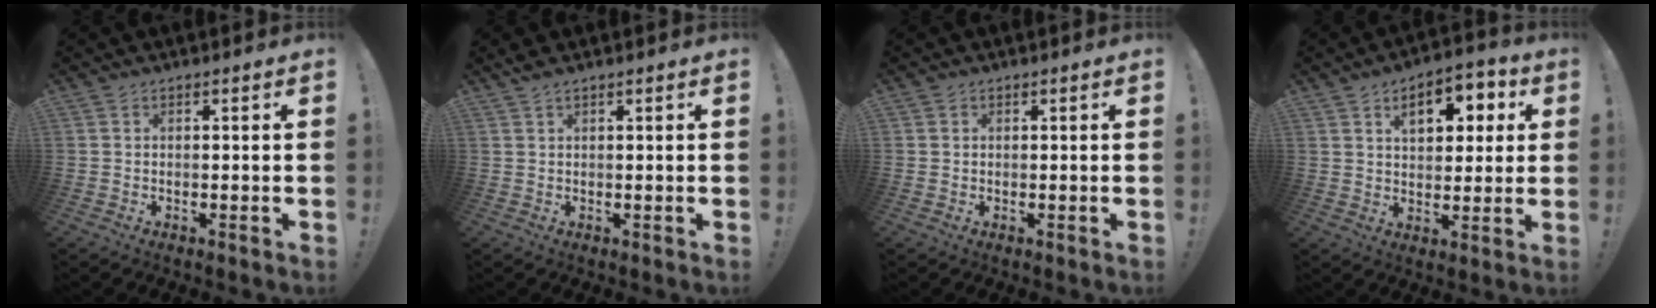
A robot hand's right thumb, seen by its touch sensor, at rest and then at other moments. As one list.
[{"total": 0.9, "force": [0.9, 0.0, 0.2], "torque": [-0.011, 0.003, 0.017]}, {"total": 0.7, "force": [0.1, 0.7, -0.1], "torque": [0.011, -0.003, 0.000]}, {"total": 11.1, "force": [4.2, 6.4, 8.0], "torque": [-0.106, -0.006, 0.068]}]